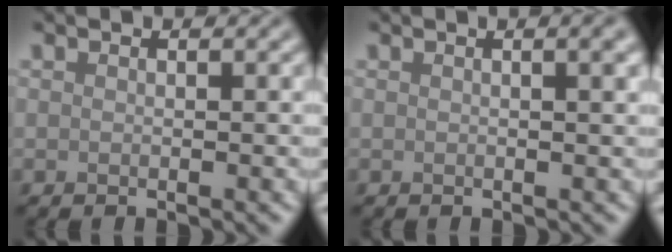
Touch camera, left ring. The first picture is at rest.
{"total": 3.0, "force": [0.7, 1.1, 2.7], "torque": [-0.018, 0.009, 0.002]}